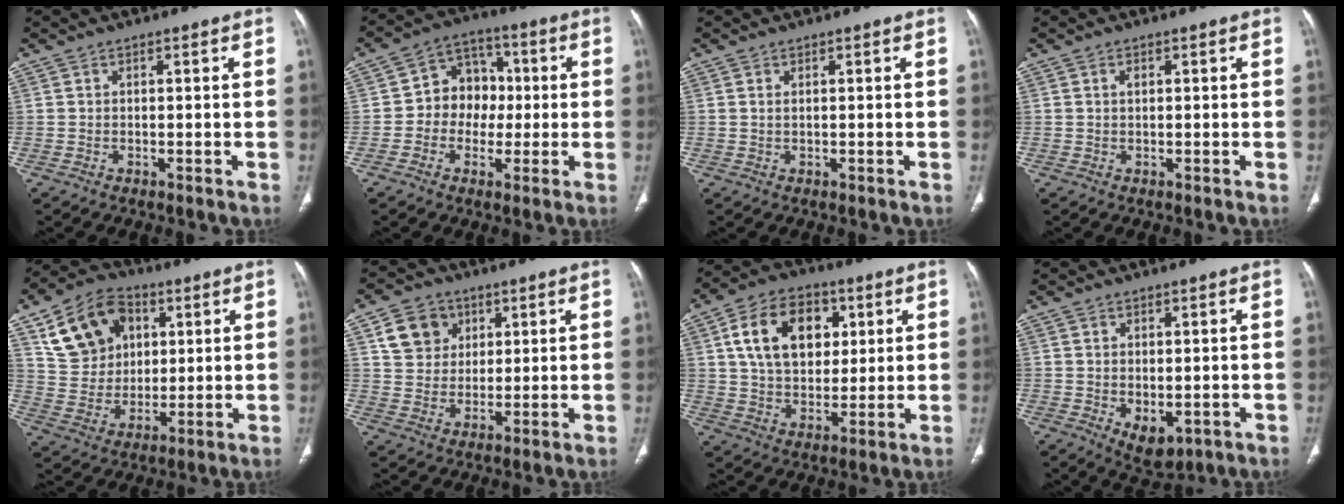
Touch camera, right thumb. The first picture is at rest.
{"total": 9.8, "force": [-0.3, 8.2, 5.3], "torque": [-0.036, 0.028, -0.017]}
{"total": 0.6, "force": [0.3, 0.3, 0.4], "torque": [-0.013, 0.003, 0.006]}
{"total": 1.0, "force": [0.4, 0.6, 0.7], "torque": [-0.011, 0.001, 0.007]}
{"total": 15.8, "force": [6.1, 11.9, 8.4], "torque": [-0.117, -0.003, 0.112]}
{"total": 8.9, "force": [3.8, 7.5, 3.2], "torque": [-0.025, -0.007, 0.069]}
{"total": 15.9, "force": [4.9, 11.0, 10.4], "torque": [-0.144, -0.004, 0.084]}
{"total": 5.3, "force": [-1.1, 3.2, 4.1], "torque": [-0.051, -0.005, 0.001]}